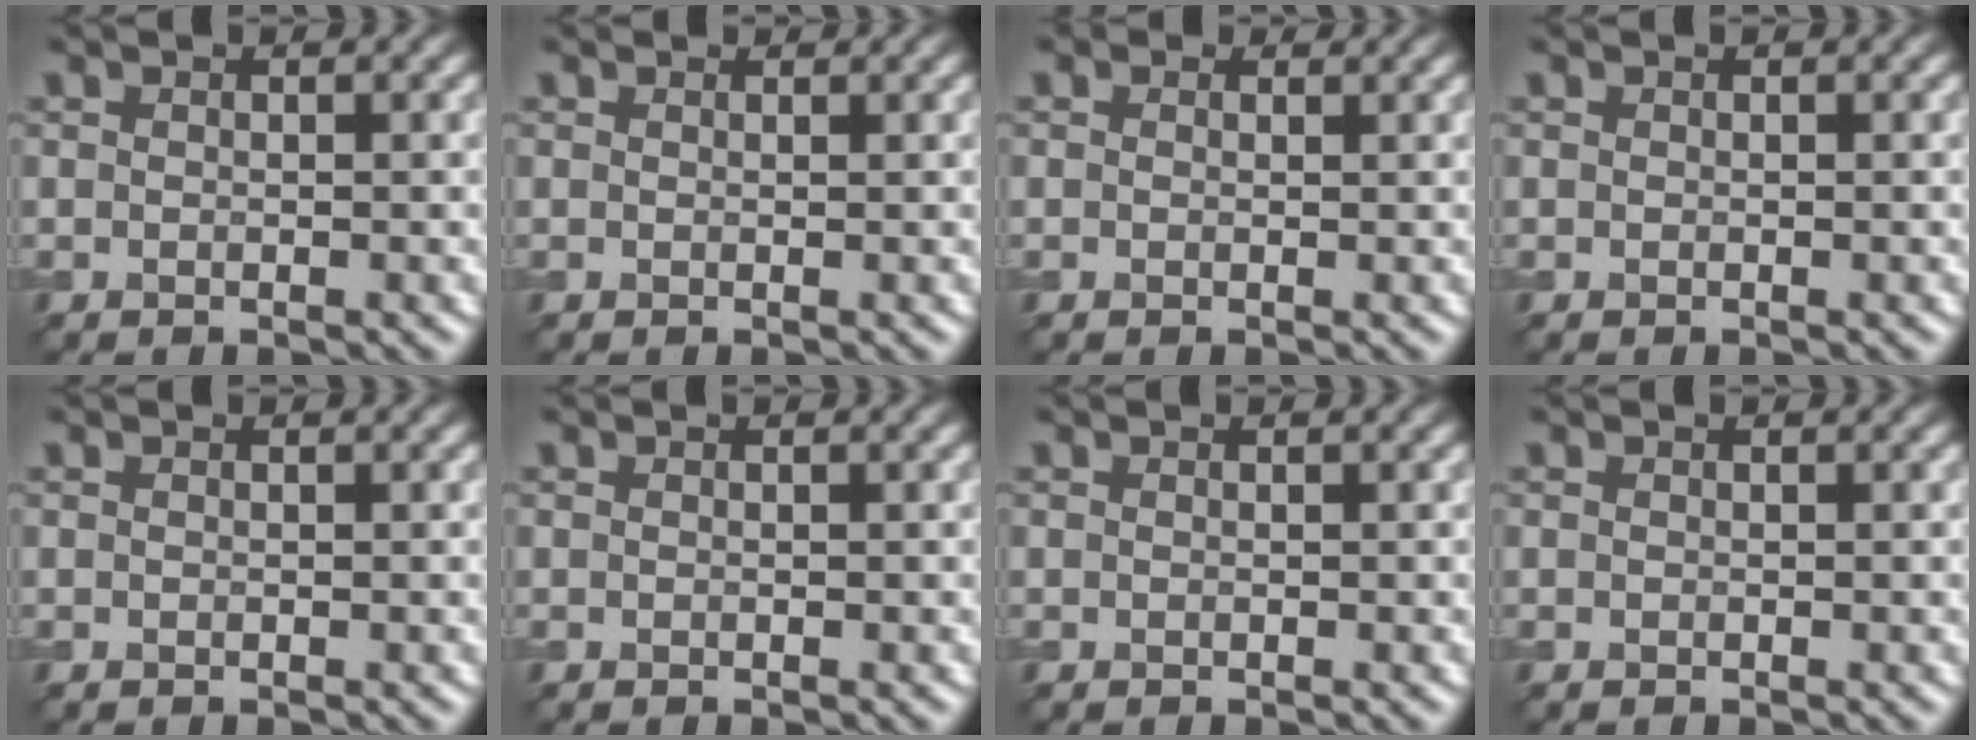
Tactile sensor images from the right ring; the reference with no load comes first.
{"total": 0.9, "force": [0.9, 0.2, 0.1], "torque": [-0.005, -0.006, 0.008]}
{"total": 0.7, "force": [0.6, 0.4, 0.2], "torque": [-0.005, -0.004, 0.000]}
{"total": 0.0}
{"total": 0.0}
{"total": 0.0}
{"total": 0.0}
{"total": 0.0}